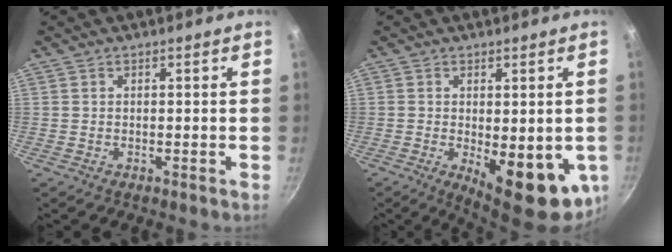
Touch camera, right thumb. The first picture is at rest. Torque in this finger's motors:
{"motor_torque": [0.08, 0.78, 0.04, 0.06, 0.26]}